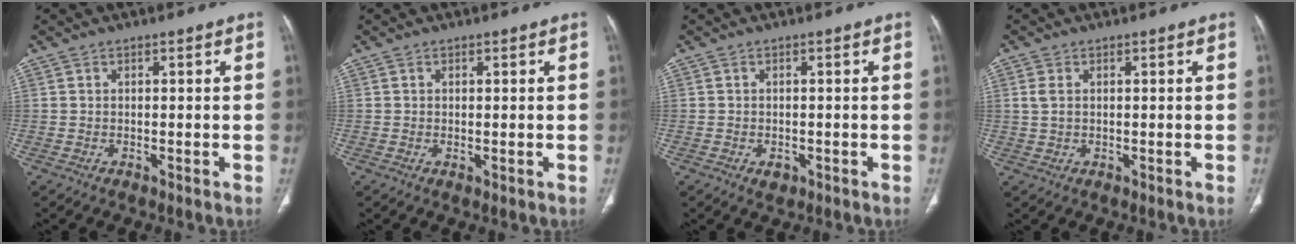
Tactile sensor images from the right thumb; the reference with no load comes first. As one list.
[{"total": 0.6, "force": [0.0, 0.2, 0.5], "torque": [-0.013, -0.005, 0.002]}, {"total": 1.8, "force": [-0.7, 1.2, 1.0], "torque": [-0.010, 0.001, -0.005]}, {"total": 2.1, "force": [0.4, 1.3, 1.6], "torque": [-0.046, 0.002, 0.010]}]